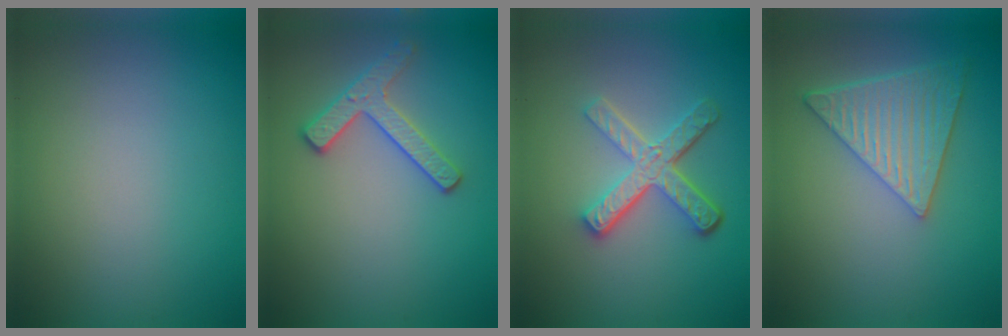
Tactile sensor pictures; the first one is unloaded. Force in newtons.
{"total": 2.5, "press": 2.4, "slide": 0.5}
{"total": 5.1, "press": 3.7, "slide": 3.5}
{"total": 5.9, "press": 4.4, "slide": 3.9}